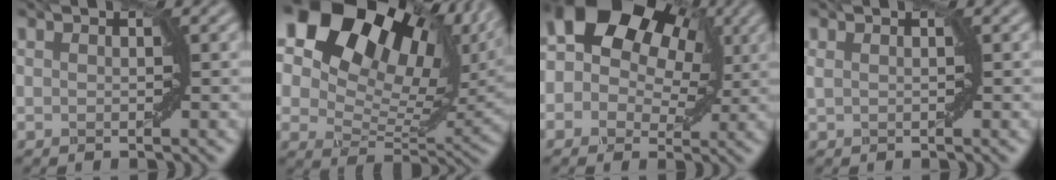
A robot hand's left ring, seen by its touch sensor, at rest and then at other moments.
{"total": 18.6, "force": [9.2, 11.9, 11.0], "torque": [-0.188, 0.045, 0.159]}
{"total": 14.3, "force": [5.4, 10.3, 8.3], "torque": [-0.121, 0.062, 0.052]}
{"total": 0.5, "force": [0.3, 0.1, 0.4], "torque": [-0.011, 0.003, 0.005]}